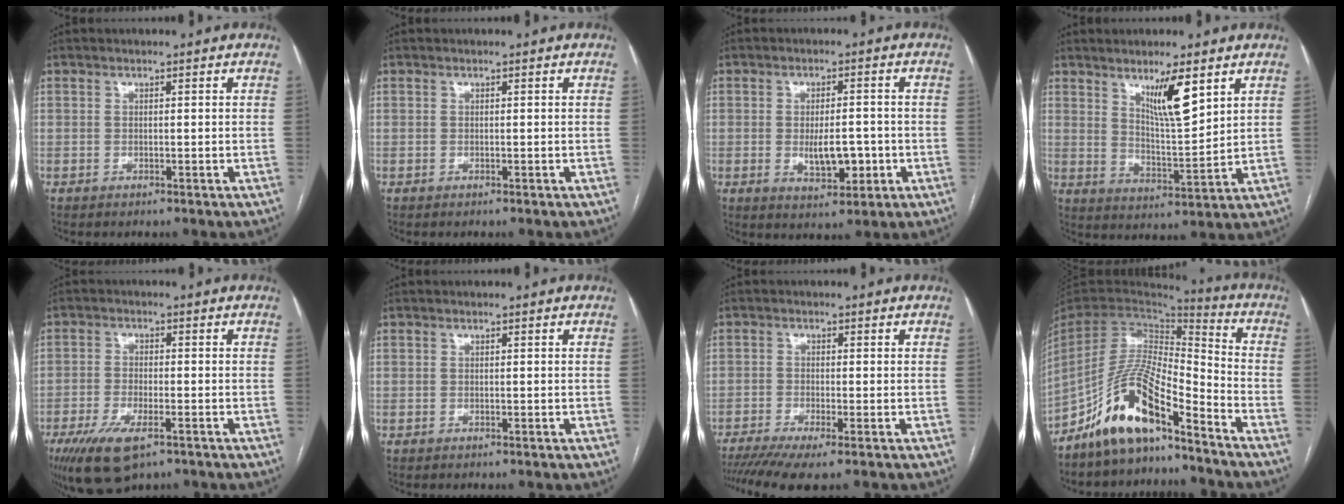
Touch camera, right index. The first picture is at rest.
{"total": 0.0}
{"total": 6.1, "force": [-1.2, 2.4, 5.4], "torque": [-0.089, -0.003, -0.011]}
{"total": 8.1, "force": [4.7, 1.0, 6.5], "torque": [-0.117, -0.012, 0.088]}
{"total": 8.8, "force": [-5.1, 3.2, 6.4], "torque": [-0.121, -0.017, -0.084]}
{"total": 0.0}
{"total": 6.7, "force": [-4.7, 0.6, 4.7], "torque": [-0.080, -0.011, -0.081]}
{"total": 13.0, "force": [-9.8, 2.8, 8.1], "torque": [-0.165, 0.016, -0.182]}